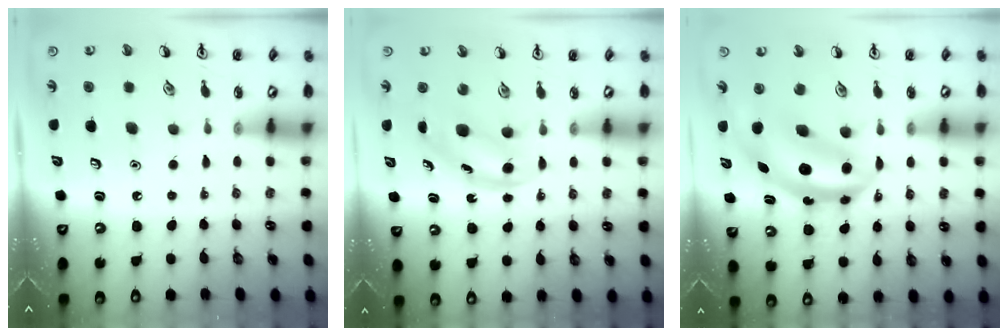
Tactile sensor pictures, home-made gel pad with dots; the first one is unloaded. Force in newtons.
{"total": 4.0, "press": 4.0, "slide": 0.8}
{"total": 6.7, "press": 6.4, "slide": 1.9}